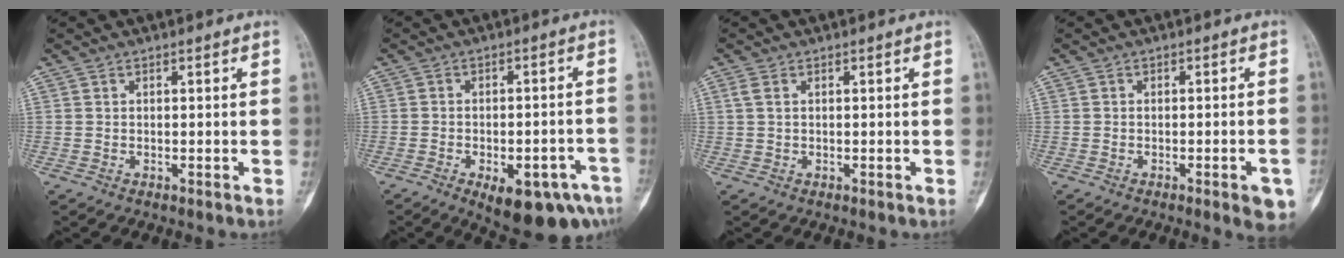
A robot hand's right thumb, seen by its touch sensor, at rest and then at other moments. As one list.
[{"total": 13.0, "force": [-7.0, 5.1, 9.7], "torque": [-0.105, 0.030, -0.084]}, {"total": 1.5, "force": [0.5, 0.9, 1.0], "torque": [-0.027, 0.003, 0.010]}, {"total": 5.7, "force": [-2.7, 1.3, 4.9], "torque": [-0.051, 0.006, -0.030]}]